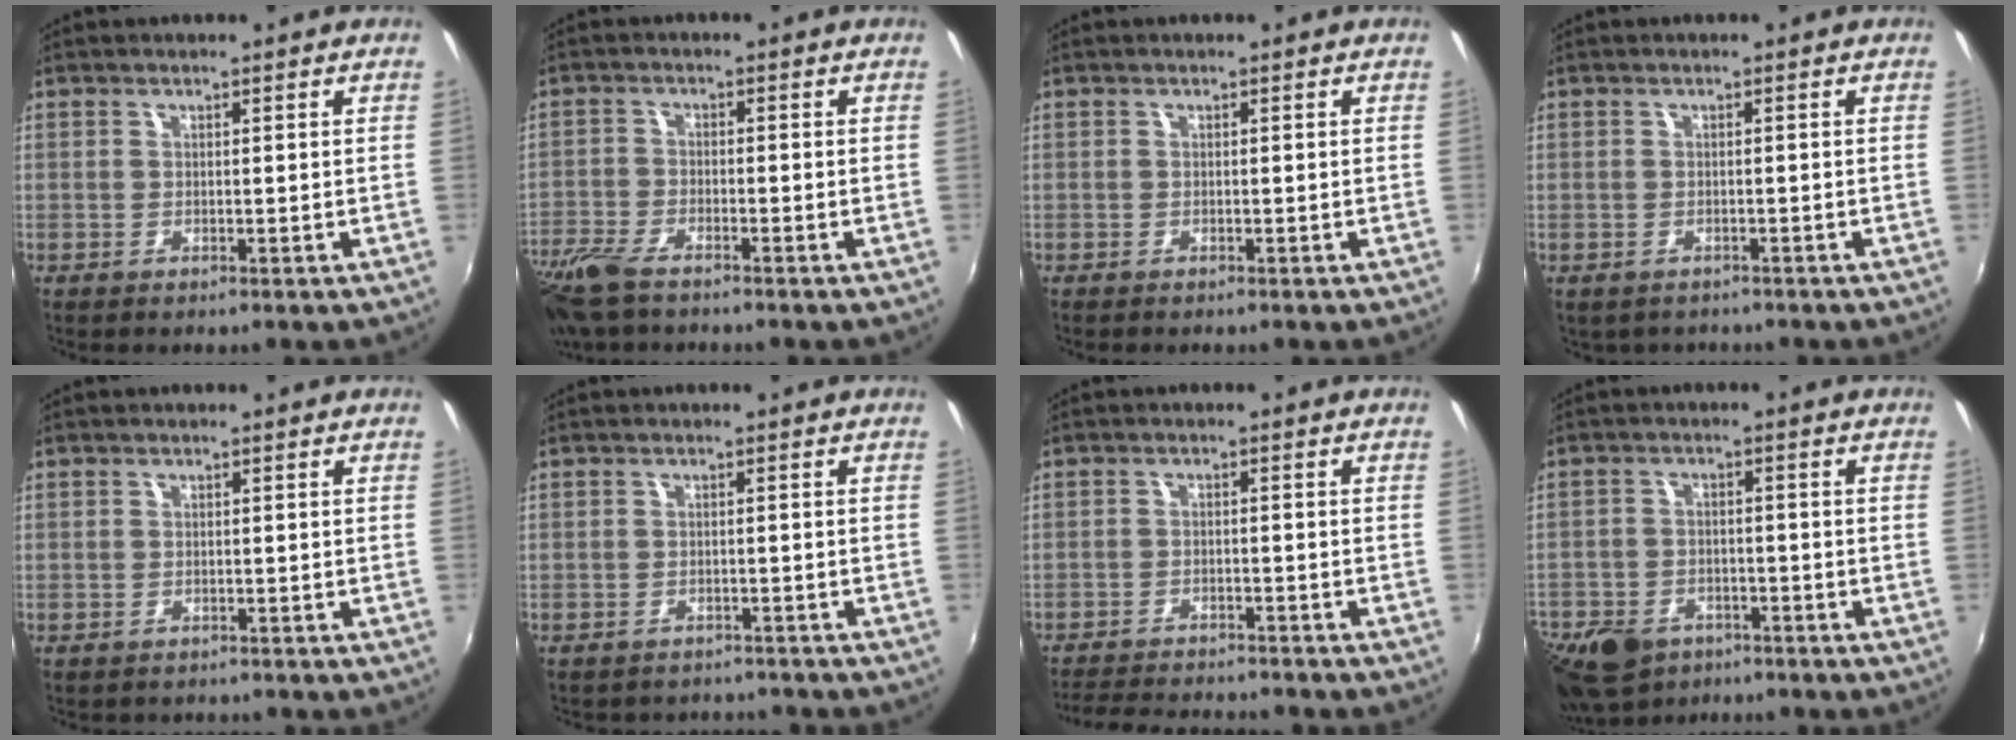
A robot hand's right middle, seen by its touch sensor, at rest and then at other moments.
{"total": 9.9, "force": [-7.7, 3.1, 5.5], "torque": [-0.143, -0.033, -0.153]}
{"total": 0.0}
{"total": 2.0, "force": [-1.4, 1.3, 0.4], "torque": [-0.013, -0.008, -0.017]}
{"total": 1.3, "force": [-0.7, 1.0, -0.1], "torque": [-0.003, 0.001, -0.009]}
{"total": 4.3, "force": [-3.5, 2.5, 0.4], "torque": [-0.008, 0.008, -0.047]}
{"total": 10.9, "force": [-10.0, 1.8, 3.9], "torque": [-0.096, -0.012, -0.152]}
{"total": 14.3, "force": [-9.1, 9.1, 6.3], "torque": [-0.175, -0.017, -0.146]}